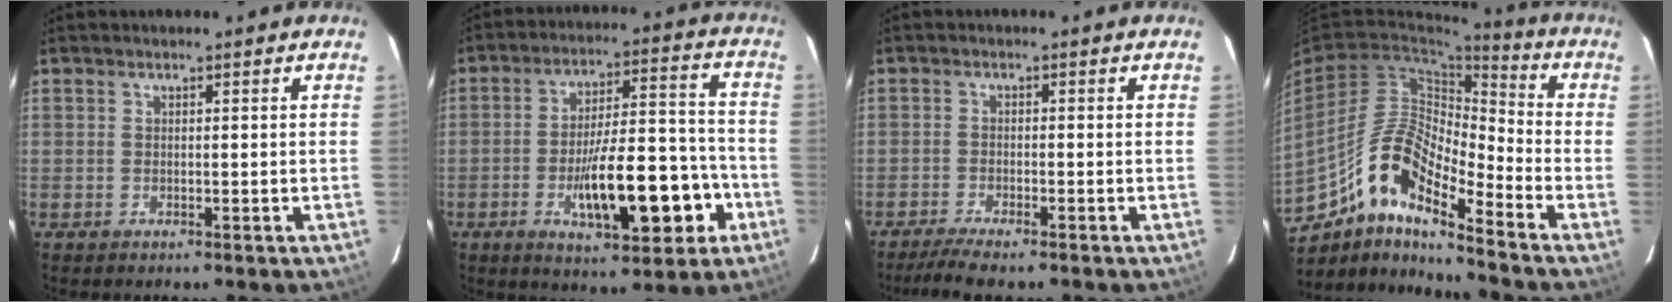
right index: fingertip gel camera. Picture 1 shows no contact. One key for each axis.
{"total": 15.8, "fx": -5.6, "fy": 4.4, "fz": 14.1, "tx": -0.222, "ty": 0.019, "tz": -0.077}
{"total": 5.5, "fx": -4.6, "fy": 0.4, "fz": 3.1, "tx": -0.052, "ty": -0.013, "tz": -0.077}
{"total": 13.7, "fx": -9.4, "fy": 3.0, "fz": 9.5, "tx": -0.178, "ty": 0.024, "tz": -0.165}